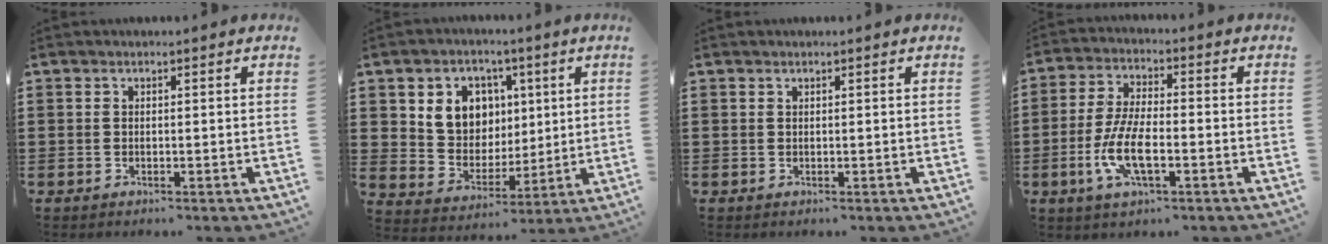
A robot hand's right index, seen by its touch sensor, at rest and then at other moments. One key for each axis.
{"total": 8.2, "fx": 3.2, "fy": 7.0, "fz": 2.7, "tx": -0.077, "ty": 0.003, "tz": 0.059}
{"total": 0.0}
{"total": 8.4, "fx": -2.7, "fy": 2.7, "fz": 7.4, "tx": -0.162, "ty": -0.013, "tz": -0.053}